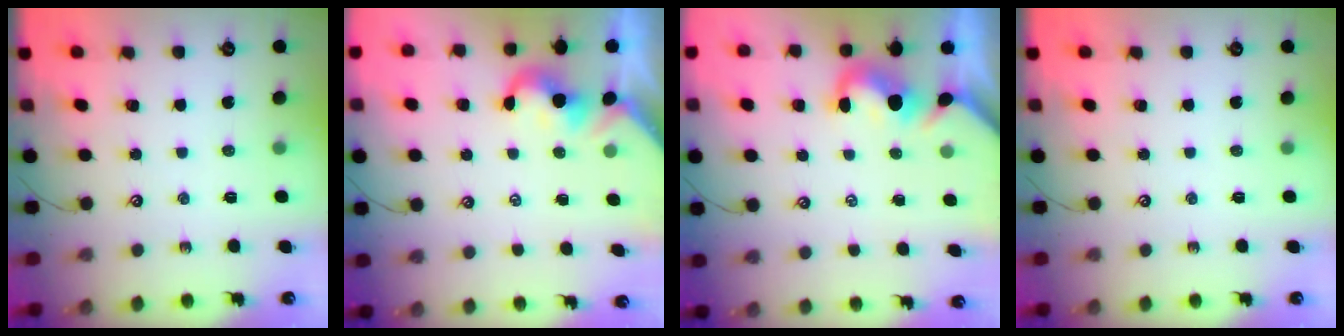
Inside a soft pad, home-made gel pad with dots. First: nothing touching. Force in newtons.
{"total": 1.1, "press": 1.1, "slide": 0.3}
{"total": 1.4, "press": 1.2, "slide": 0.7}
{"total": 0.0}